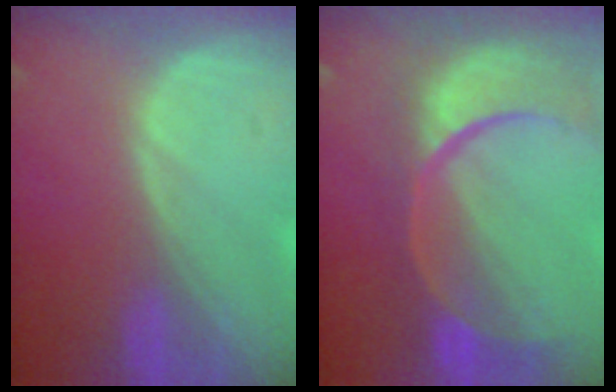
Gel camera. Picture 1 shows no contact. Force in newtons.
{"total": 12.8, "press": 10.4, "slide": 7.5}